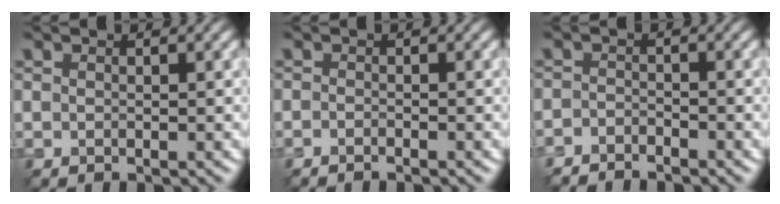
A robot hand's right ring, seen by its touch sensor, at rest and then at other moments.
{"total": 0.8, "force": [-0.8, -0.1, -0.1], "torque": [0.001, 0.003, -0.014]}
{"total": 2.4, "force": [-2.4, 0.2, -0.1], "torque": [0.001, 0.002, -0.049]}